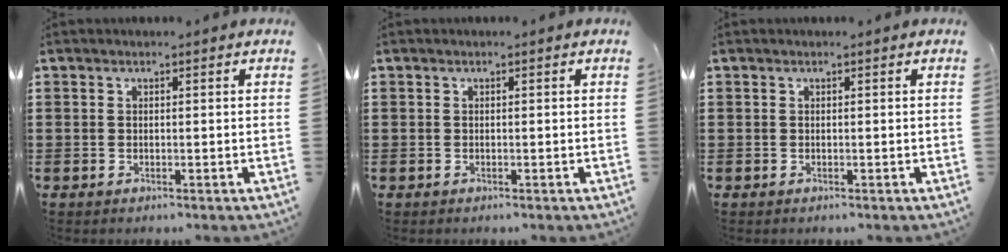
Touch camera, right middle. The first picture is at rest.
{"total": 0.0}
{"total": 0.0}